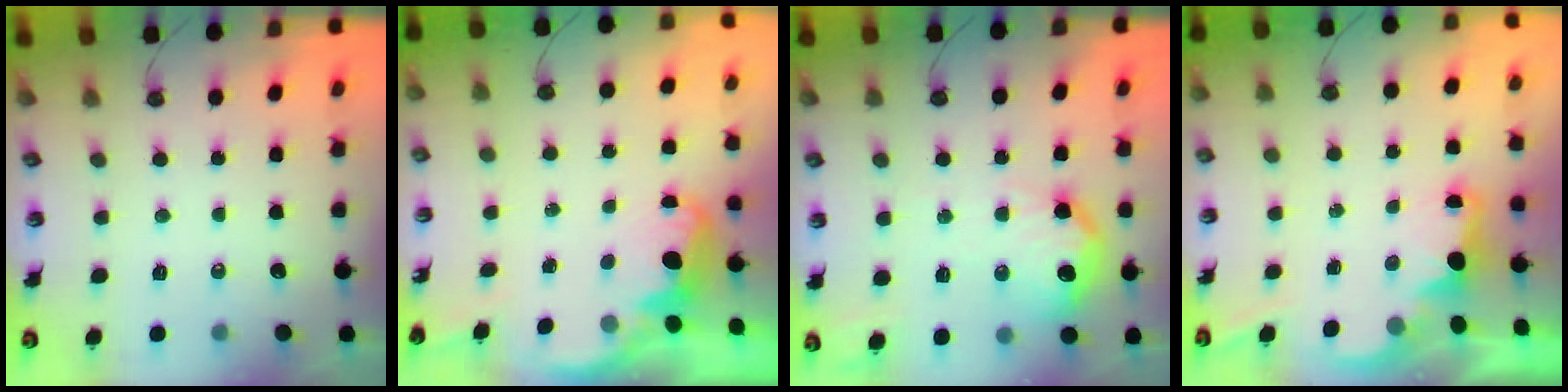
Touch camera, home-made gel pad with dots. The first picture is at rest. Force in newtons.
{"total": 2.8, "press": 2.7, "slide": 0.6}
{"total": 16.9, "press": 16.8, "slide": 1.0}
{"total": 2.1, "press": 2.0, "slide": 0.8}